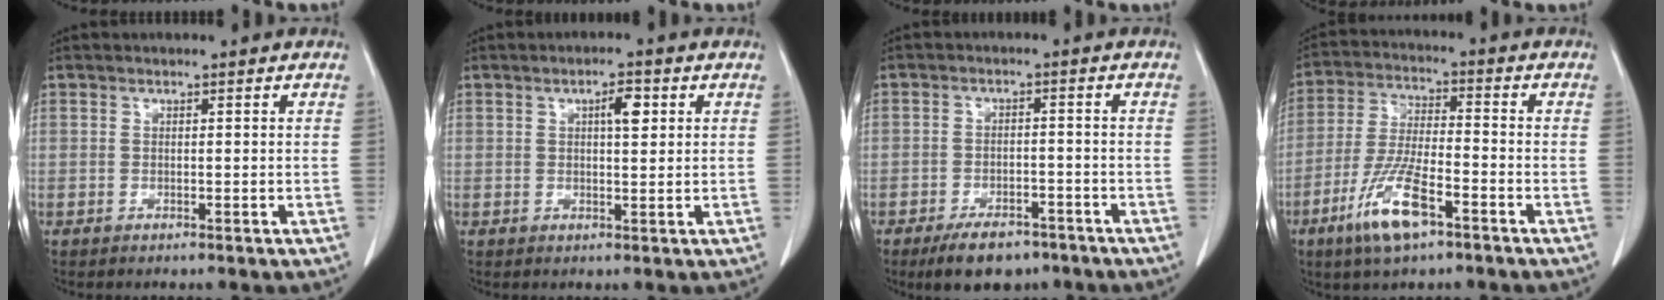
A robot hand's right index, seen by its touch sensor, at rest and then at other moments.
{"total": 3.3, "force": [1.2, 0.9, 2.9], "torque": [-0.048, 0.002, 0.017]}
{"total": 7.0, "force": [-5.2, 3.4, 3.3], "torque": [-0.052, 0.001, -0.080]}
{"total": 10.5, "force": [-5.8, 2.2, 8.5], "torque": [-0.175, -0.015, -0.109]}